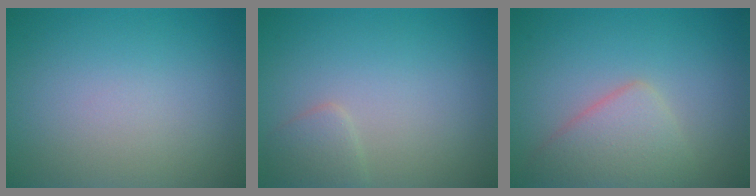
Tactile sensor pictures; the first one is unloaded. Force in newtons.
{"total": 1.5, "press": 1.5, "slide": 0.0}
{"total": 3.6, "press": 3.6, "slide": 0.2}